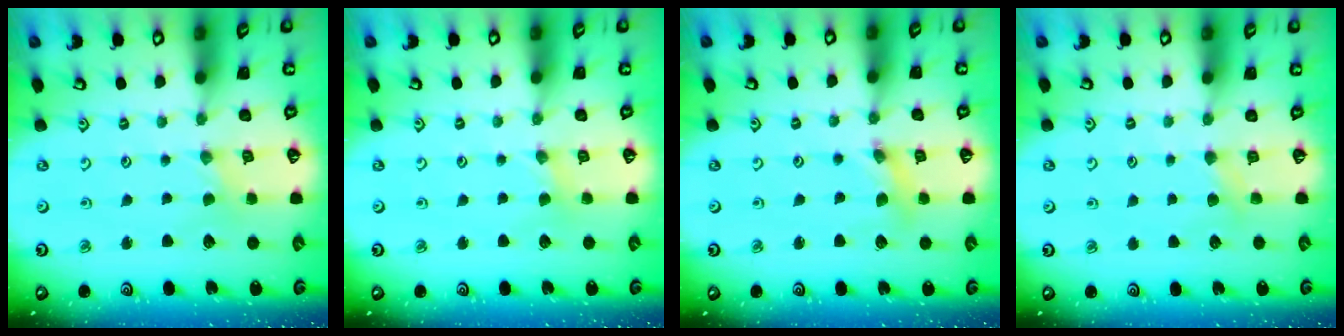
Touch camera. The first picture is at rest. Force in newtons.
{"total": 1.7, "press": 1.7, "slide": 0.4}
{"total": 3.5, "press": 3.4, "slide": 0.3}
{"total": 3.1, "press": 3.1, "slide": 0.5}